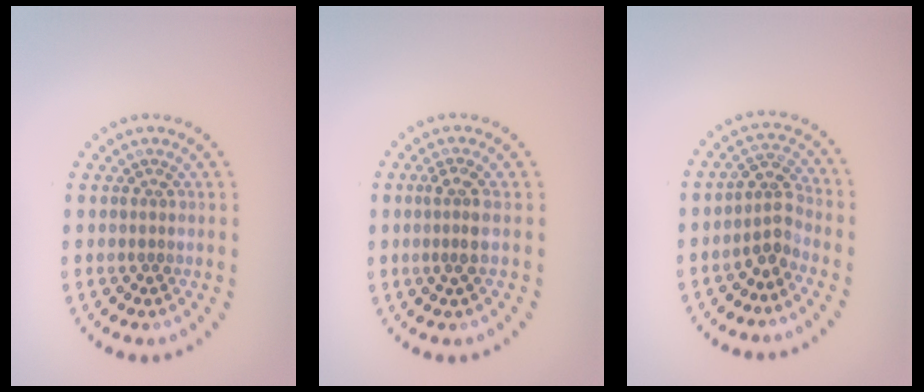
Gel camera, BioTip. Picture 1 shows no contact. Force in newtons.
{"total": 1.8, "press": 1.4, "slide": 1.2}
{"total": 2.5, "press": 2.0, "slide": 1.6}